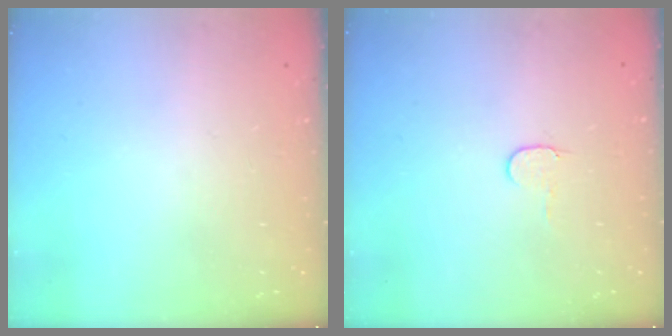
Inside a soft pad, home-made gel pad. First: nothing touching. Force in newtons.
{"total": 3.6, "press": 3.6, "slide": 0.4}